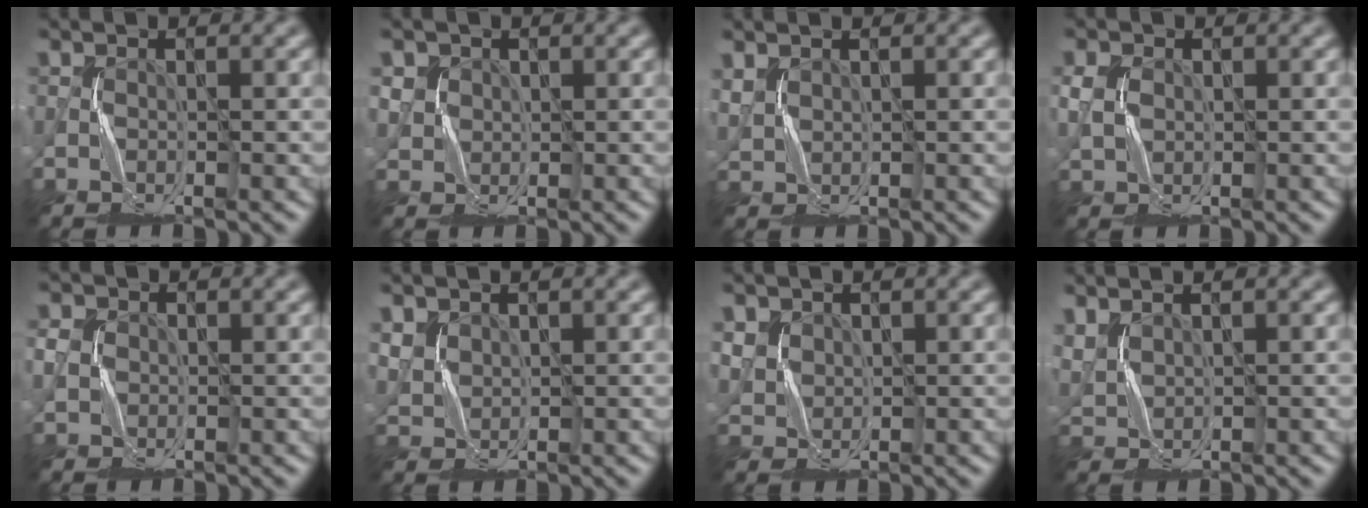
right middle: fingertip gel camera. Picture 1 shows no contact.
{"total": 2.1, "force": [0.9, 1.9, 0.3], "torque": [-0.032, -0.010, 0.032]}
{"total": 1.5, "force": [1.0, 0.9, 0.6], "torque": [-0.029, -0.002, 0.025]}
{"total": 1.9, "force": [0.4, 1.5, 1.1], "torque": [-0.035, -0.001, 0.007]}
{"total": 1.6, "force": [0.0, 1.5, 0.6], "torque": [-0.023, 0.000, -0.003]}
{"total": 2.3, "force": [1.4, 1.6, 0.8], "torque": [-0.036, -0.003, 0.033]}
{"total": 2.1, "force": [1.2, 1.6, 0.5], "torque": [-0.032, -0.007, 0.031]}
{"total": 2.4, "force": [1.8, 1.0, 1.3], "torque": [-0.047, 0.003, 0.042]}